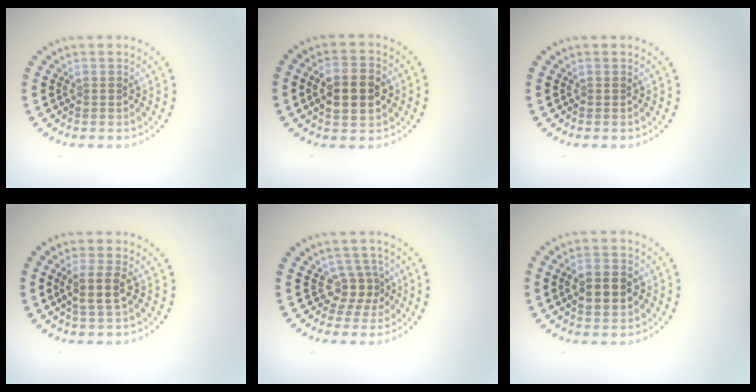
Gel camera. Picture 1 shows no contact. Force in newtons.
{"total": 4.9, "press": 4.8, "slide": 0.3}
{"total": 0.0}
{"total": 2.5, "press": 2.2, "slide": 1.2}
{"total": 2.4, "press": 1.6, "slide": 1.8}
{"total": 4.6, "press": 4.6, "slide": 0.2}